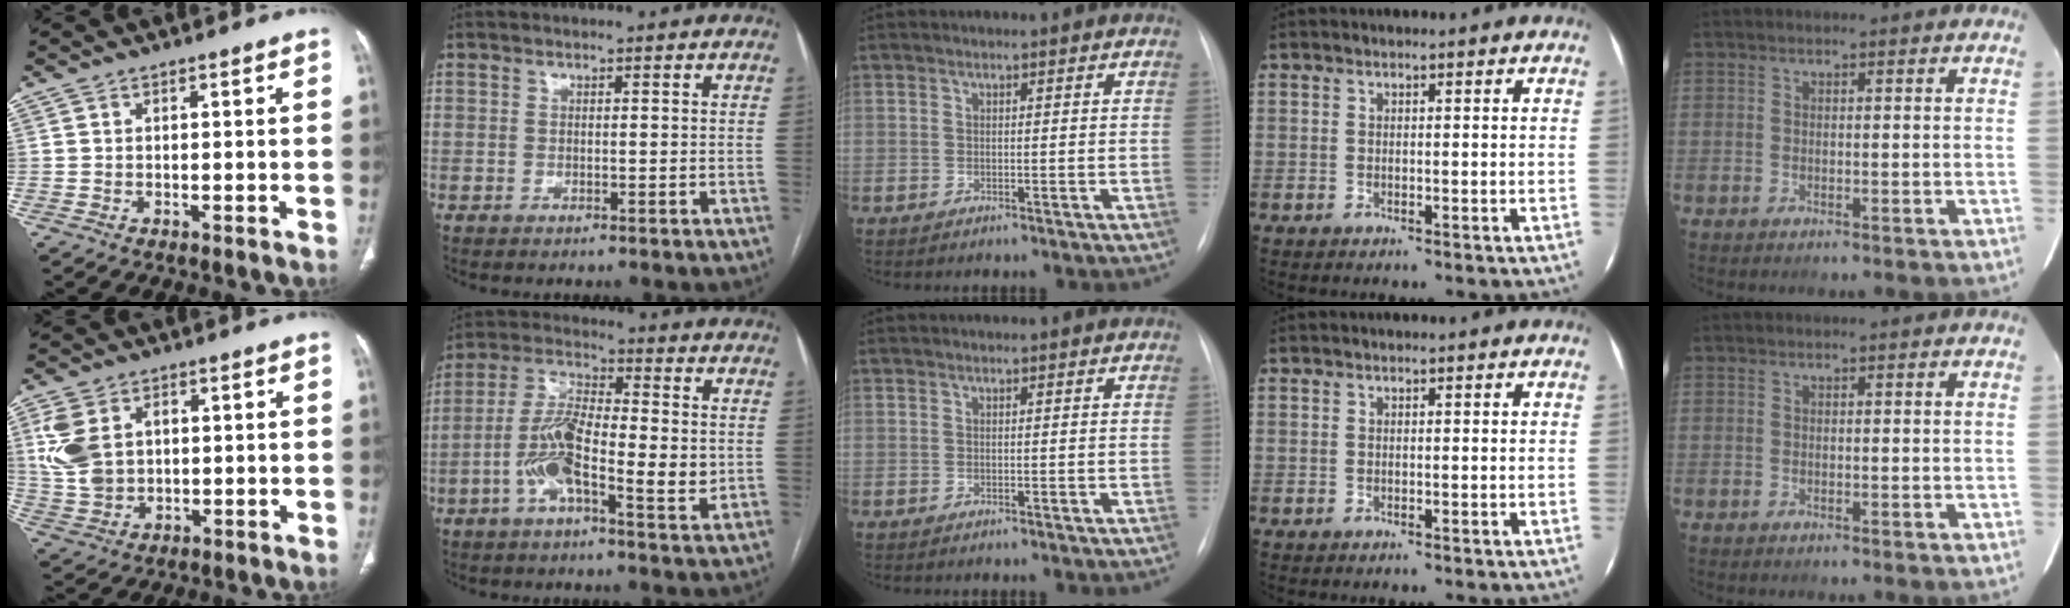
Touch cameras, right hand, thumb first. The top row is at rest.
{"thumb": {"total": 10.0, "force": [2.0, 7.3, 6.5], "torque": [-0.128, 0.005, 0.046]}, "index": {"total": 12.0, "force": [-2.1, 3.3, 11.4], "torque": [-0.223, 0.008, -0.044]}}